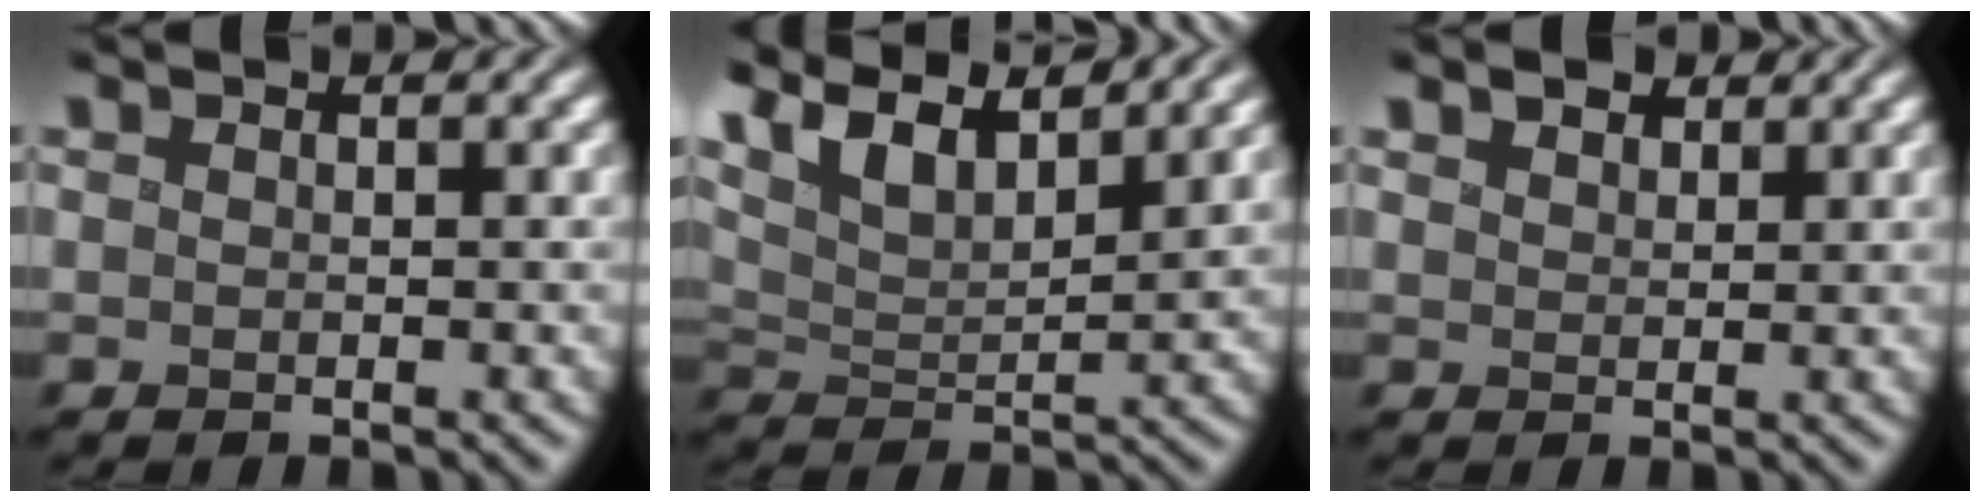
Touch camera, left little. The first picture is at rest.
{"total": 10.3, "force": [7.4, 3.6, 6.2], "torque": [-0.127, 0.029, 0.104]}
{"total": 1.7, "force": [1.4, 0.9, 0.5], "torque": [-0.014, 0.000, 0.024]}